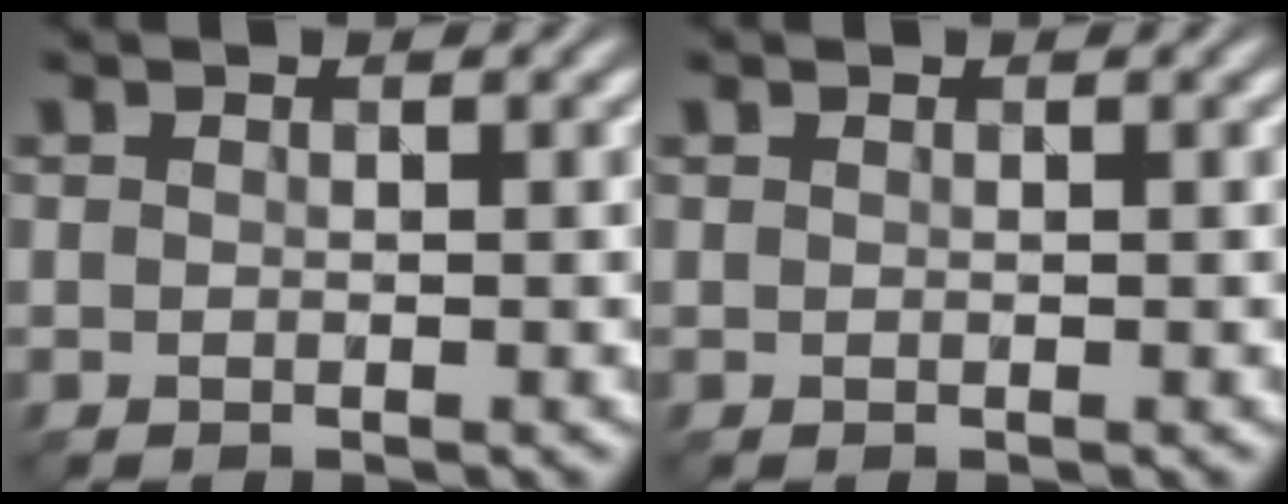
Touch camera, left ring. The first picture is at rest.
{"total": 0.0}